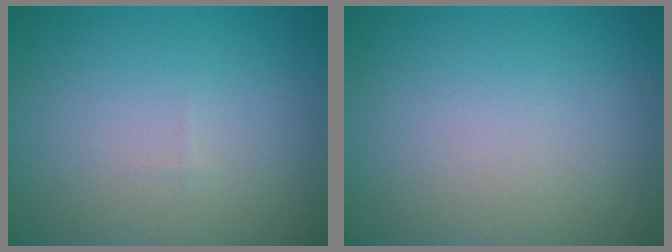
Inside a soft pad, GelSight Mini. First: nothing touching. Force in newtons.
{"total": 0.0}